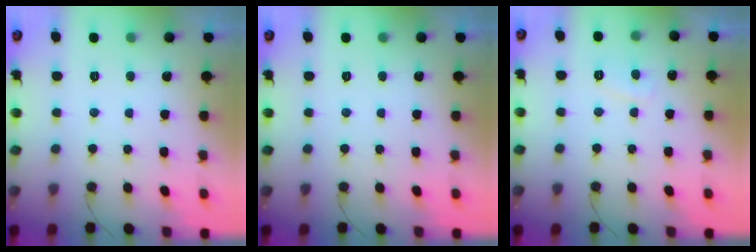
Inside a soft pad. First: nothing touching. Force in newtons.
{"total": 0.0}
{"total": 2.9, "press": 2.9, "slide": 0.5}